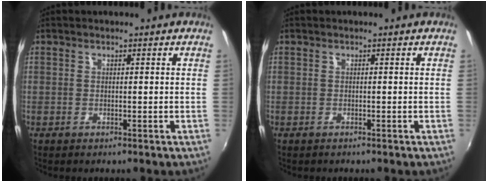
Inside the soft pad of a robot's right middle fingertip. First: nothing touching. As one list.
[{"total": 0.0}]